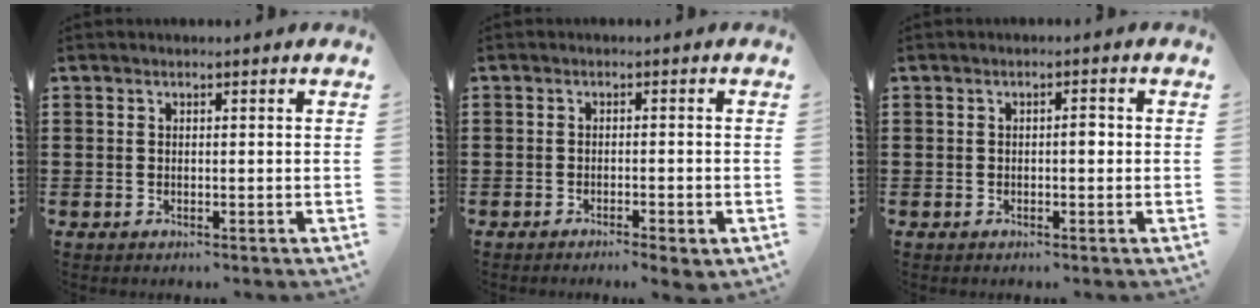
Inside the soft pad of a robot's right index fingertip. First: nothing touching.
{"total": 1.5, "force": [-1.2, 0.1, 0.9], "torque": [-0.017, -0.001, -0.022]}
{"total": 1.7, "force": [-0.1, 0.5, 1.6], "torque": [-0.029, 0.003, -0.004]}